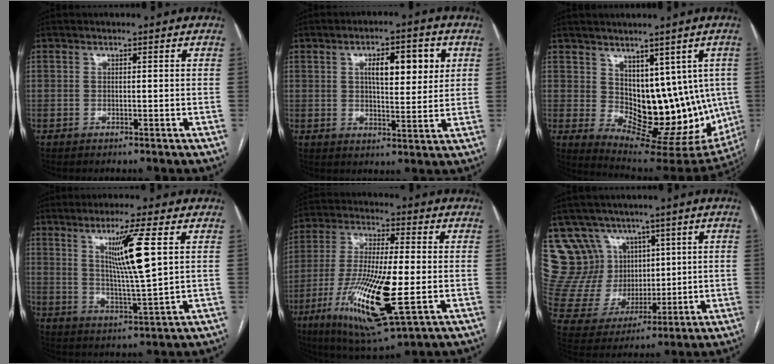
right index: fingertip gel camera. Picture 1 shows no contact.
{"total": 8.6, "force": [2.7, 2.6, 7.7], "torque": [-0.117, 0.013, 0.043]}
{"total": 13.6, "force": [1.7, 8.0, 10.9], "torque": [-0.130, -0.004, 0.050]}
{"total": 9.4, "force": [3.2, -0.7, 8.8], "torque": [-0.156, -0.013, 0.060]}
{"total": 18.5, "force": [-5.0, 3.0, 17.5], "torque": [-0.359, -0.031, -0.084]}
{"total": 14.6, "force": [8.9, 11.0, 3.7], "torque": [-0.091, 0.053, 0.192]}